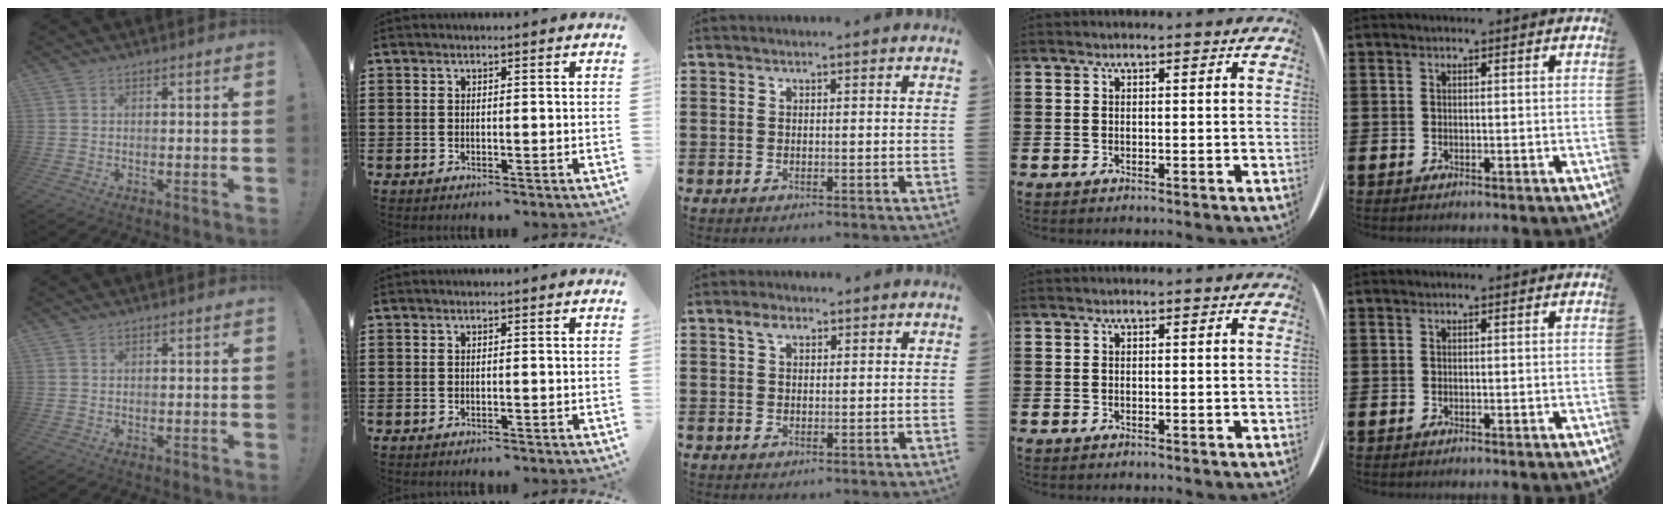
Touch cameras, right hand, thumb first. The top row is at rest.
{"middle": {"total": 2.6, "force": [1.5, 1.3, 1.6], "torque": [-0.036, 0.006, 0.027]}}